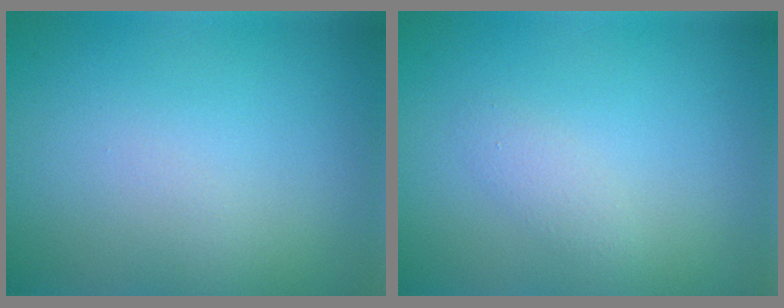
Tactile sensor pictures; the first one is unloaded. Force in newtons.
{"total": 1.0, "press": 1.0, "slide": 0.1}